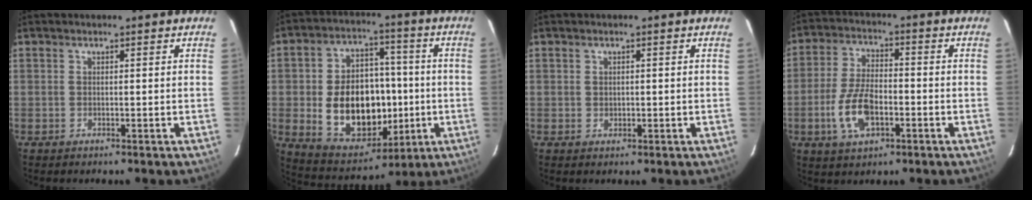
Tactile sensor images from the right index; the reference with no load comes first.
{"total": 19.0, "force": [-2.3, 13.1, 13.6], "torque": [-0.274, 0.020, -0.007]}
{"total": 1.1, "force": [0.2, 1.1, 0.3], "torque": [0.000, 0.002, 0.004]}
{"total": 10.3, "force": [-3.4, 5.2, 8.2], "torque": [-0.174, 0.000, -0.059]}